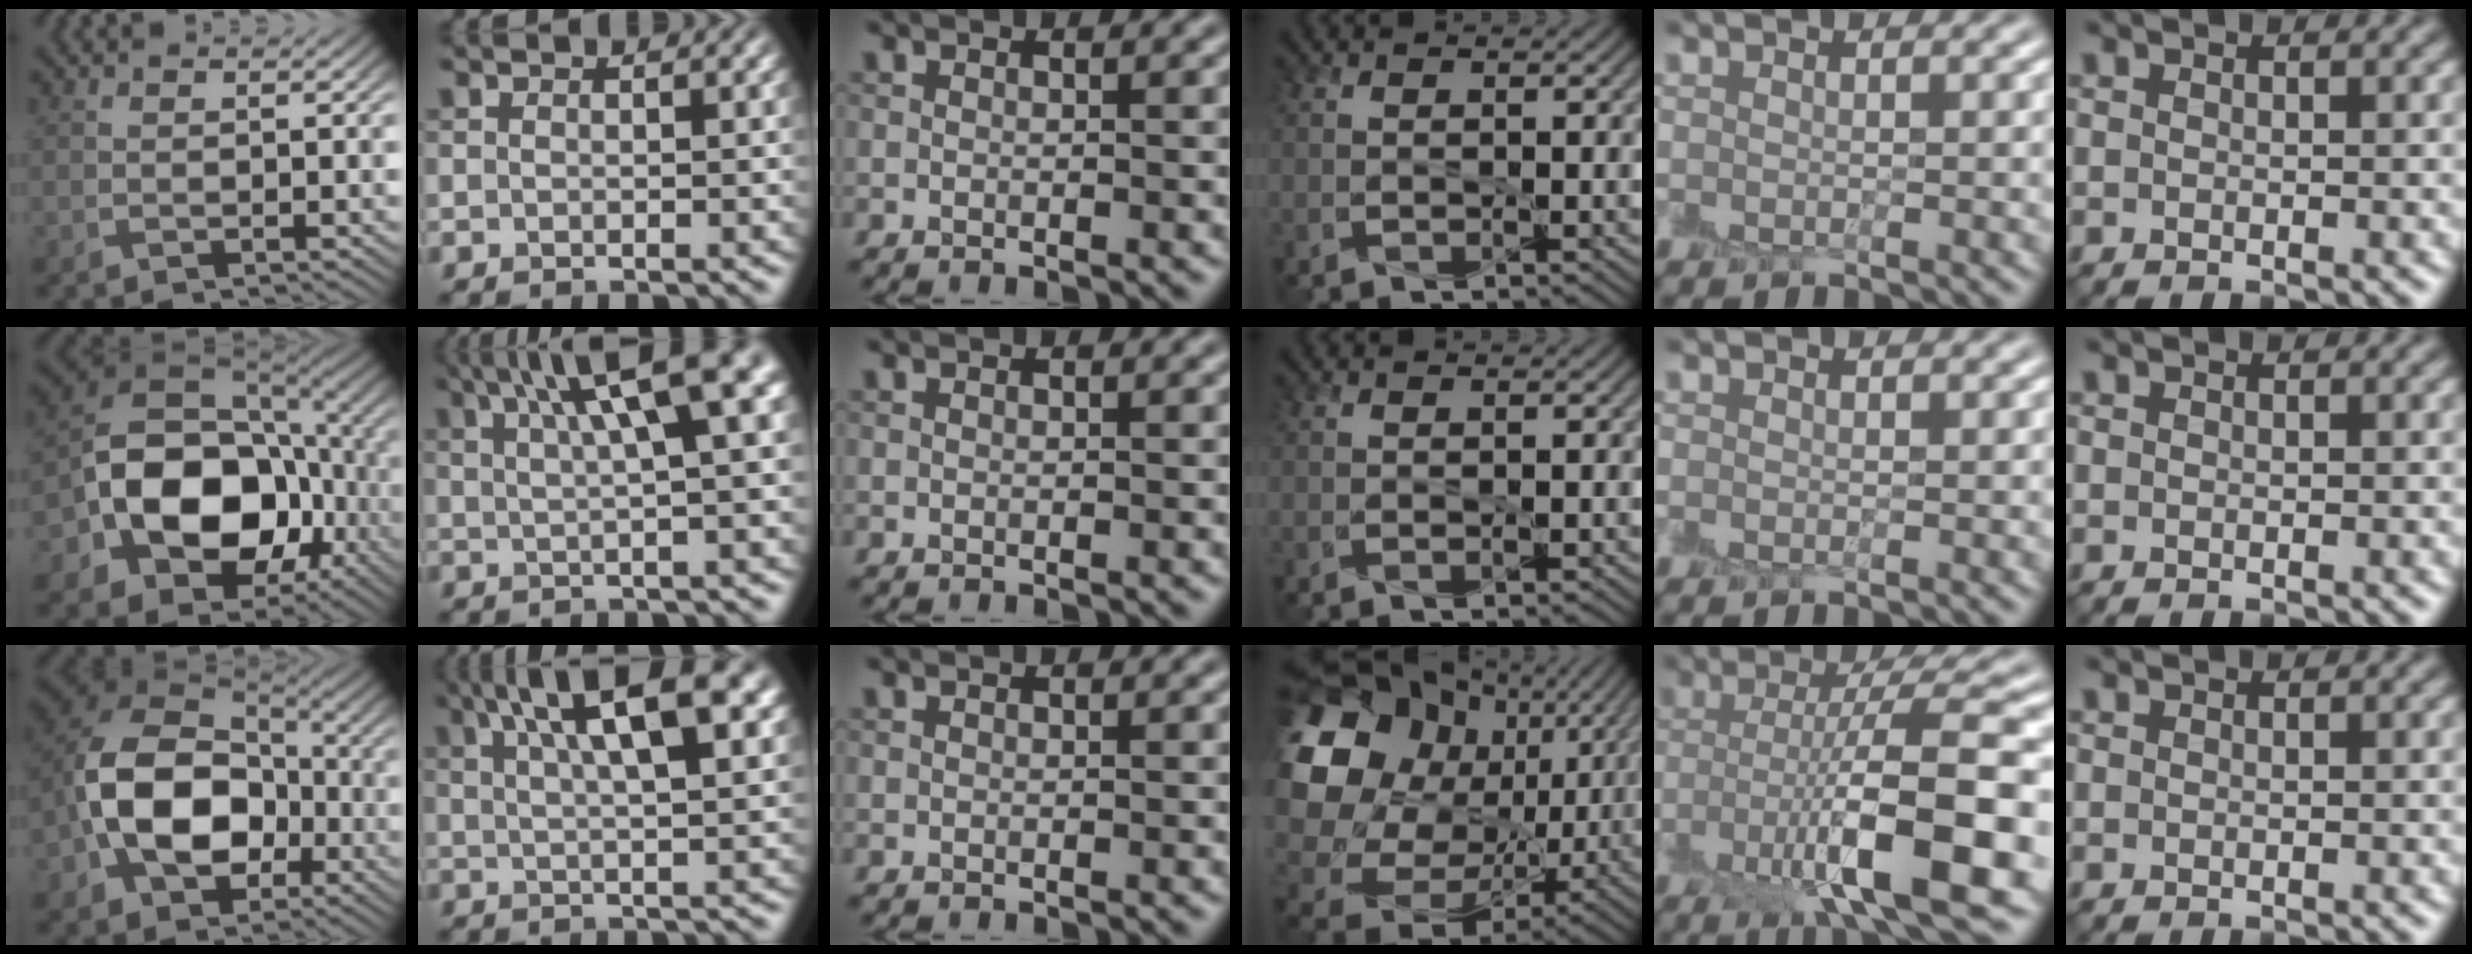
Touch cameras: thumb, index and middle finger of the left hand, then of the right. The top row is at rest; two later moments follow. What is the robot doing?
{"motion": "peel", "object": "envelope seal"}